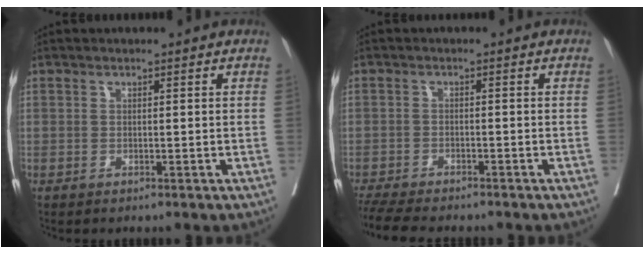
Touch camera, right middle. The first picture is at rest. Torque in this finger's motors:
{"motor_torque": [0.31, -0.32, 0.08, 0.05]}